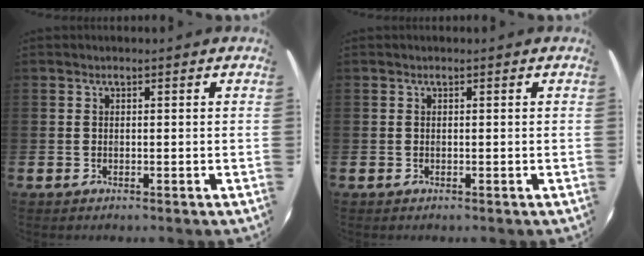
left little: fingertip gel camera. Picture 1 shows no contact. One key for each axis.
{"total": 0.0}